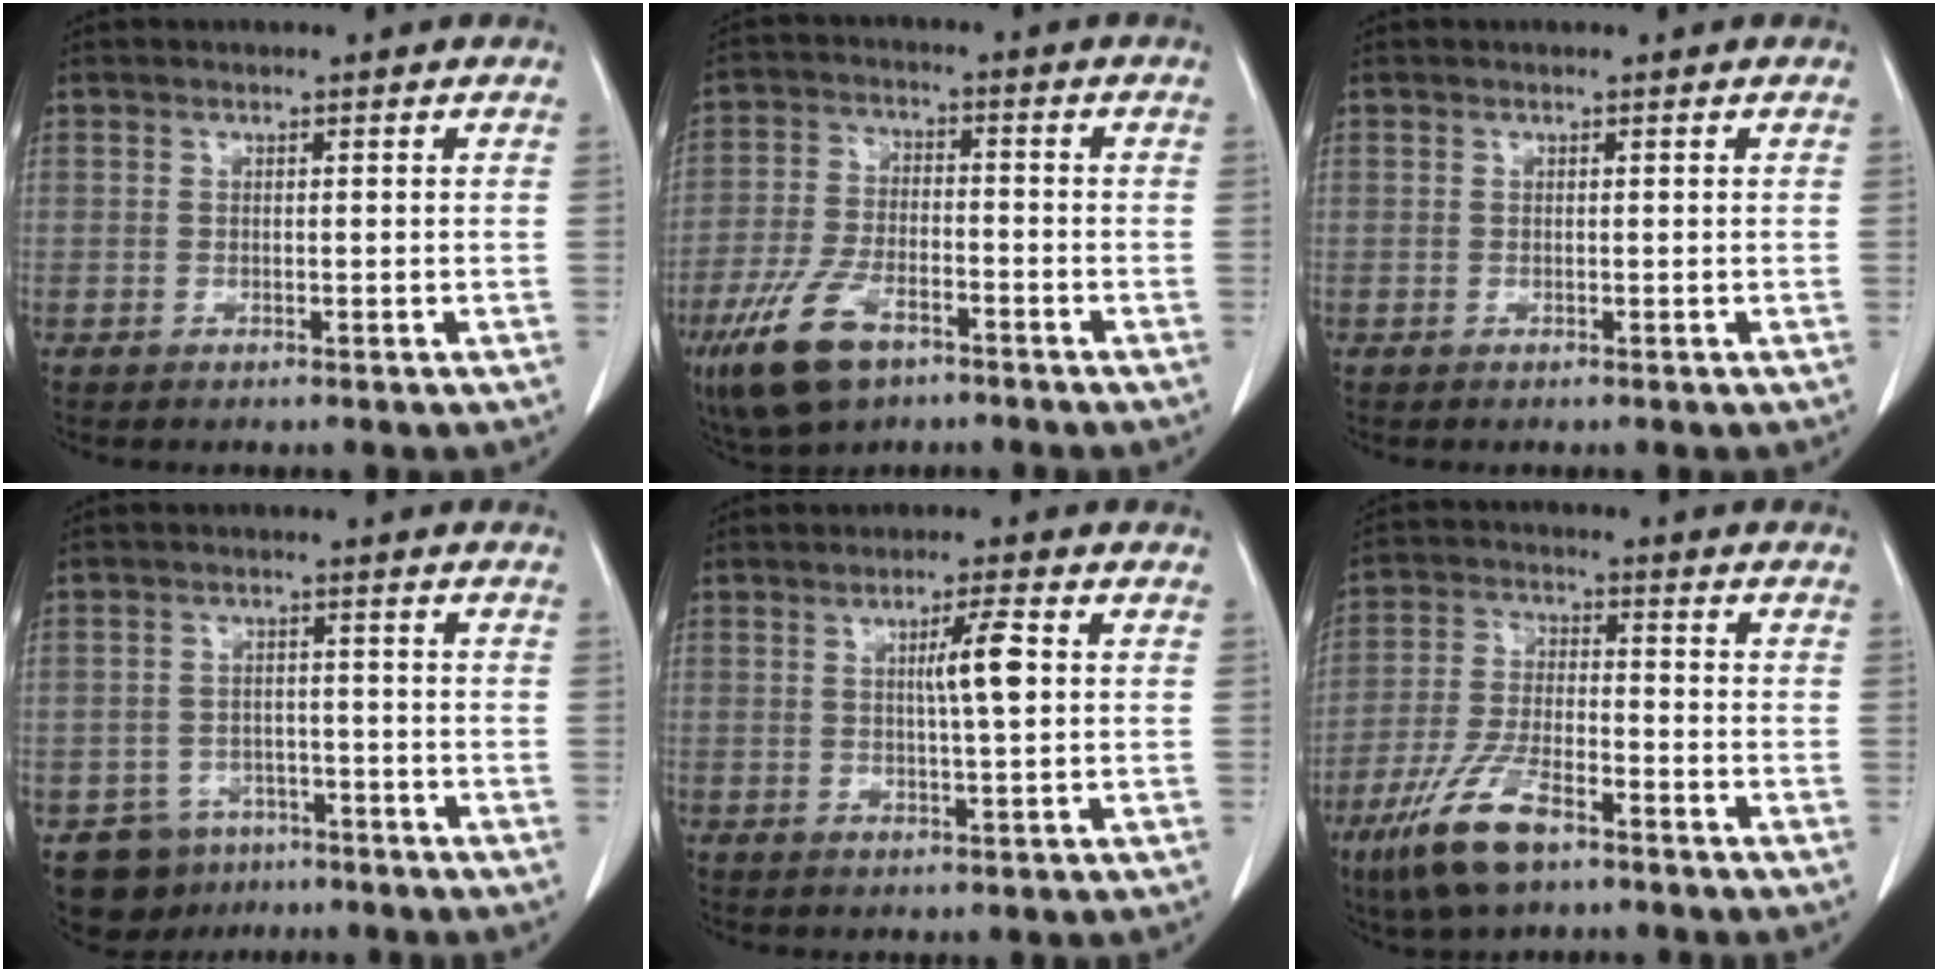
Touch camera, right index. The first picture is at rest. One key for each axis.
{"total": 10.8, "fx": -6.4, "fy": 4.7, "fz": 7.3, "tx": -0.159, "ty": -0.009, "tz": -0.116}
{"total": 0.0}
{"total": 6.9, "fx": -4.7, "fy": 5.0, "fz": 1.0, "tx": -0.012, "ty": 0.011, "tz": -0.066}
{"total": 4.9, "fx": 0.9, "fy": 0.0, "fz": 4.8, "tx": -0.080, "ty": 0.000, "tz": 0.014}
{"total": 10.7, "fx": -6.9, "fy": 3.1, "fz": 7.6, "tx": -0.164, "ty": -0.015, "tz": -0.129}